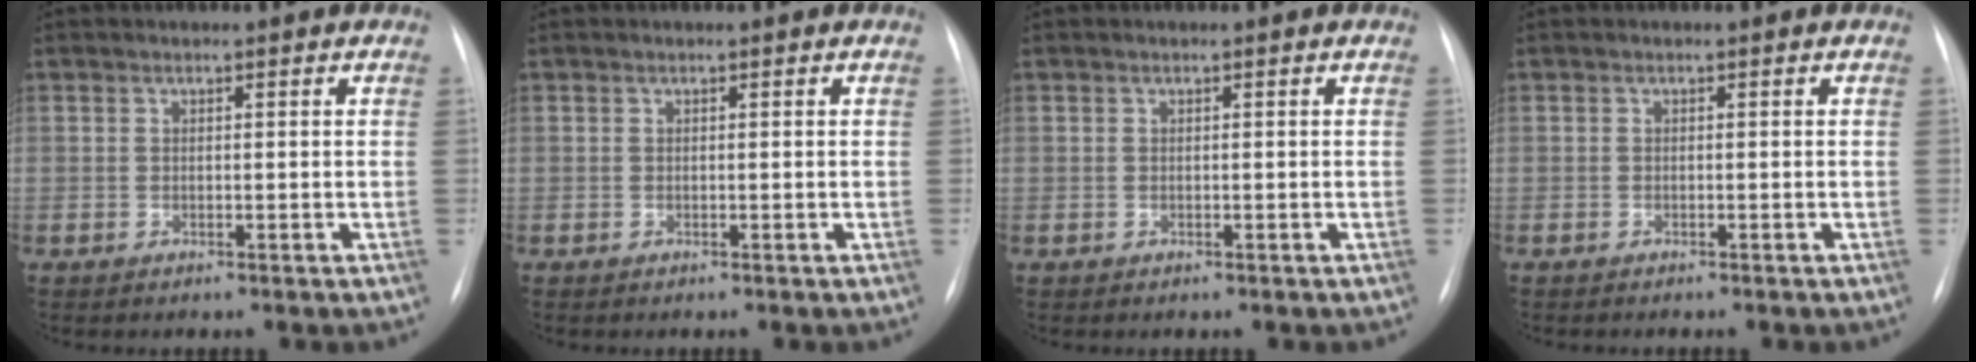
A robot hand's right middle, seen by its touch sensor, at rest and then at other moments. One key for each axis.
{"total": 0.0}
{"total": 0.0}
{"total": 1.0, "fx": -0.9, "fy": 0.2, "fz": 0.5, "tx": -0.009, "ty": -0.004, "tz": -0.011}